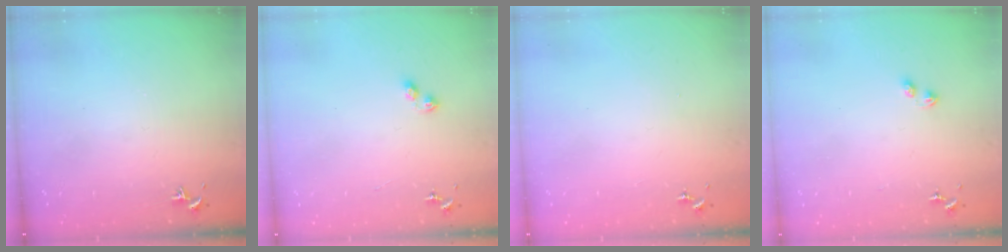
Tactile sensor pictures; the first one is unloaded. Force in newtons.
{"total": 4.1, "press": 4.0, "slide": 0.5}
{"total": 0.0}
{"total": 2.3, "press": 2.2, "slide": 0.5}